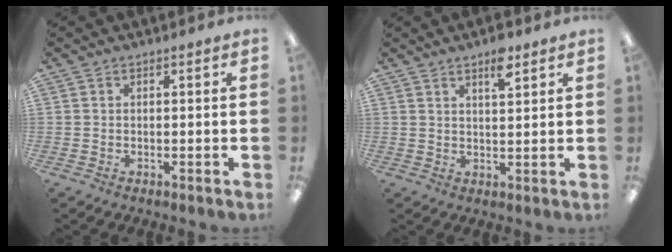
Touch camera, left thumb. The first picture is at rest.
{"total": 5.3, "force": [3.8, 1.6, 3.4], "torque": [-0.043, -0.018, 0.061]}